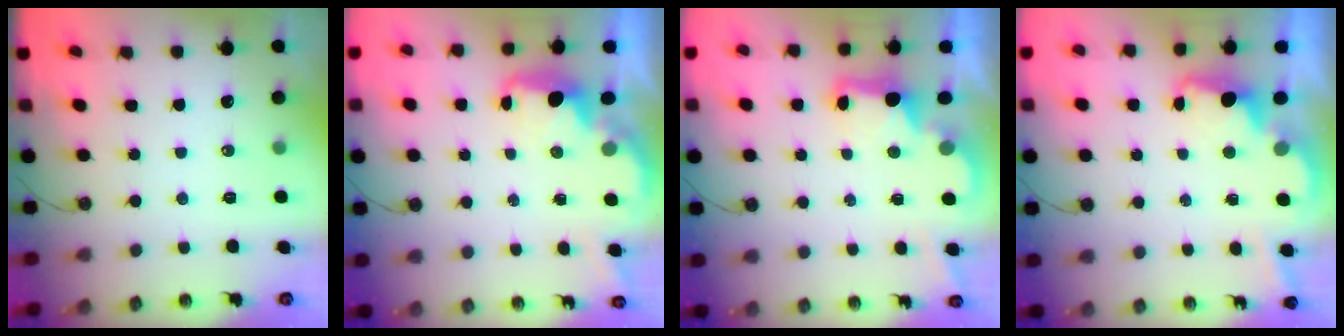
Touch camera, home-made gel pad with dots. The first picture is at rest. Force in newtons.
{"total": 2.6, "press": 2.6, "slide": 0.4}
{"total": 2.7, "press": 2.6, "slide": 0.5}
{"total": 3.6, "press": 3.5, "slide": 0.7}